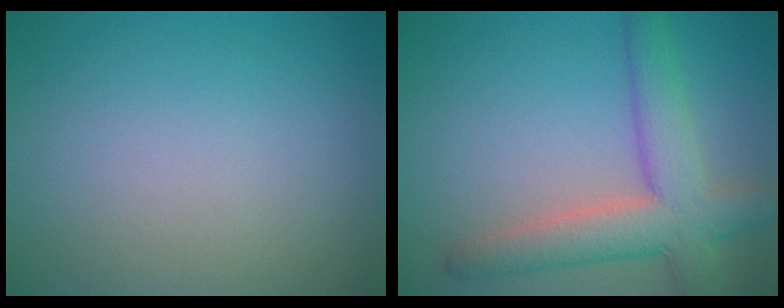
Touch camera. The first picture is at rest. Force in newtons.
{"total": 6.4, "press": 6.4, "slide": 0.4}